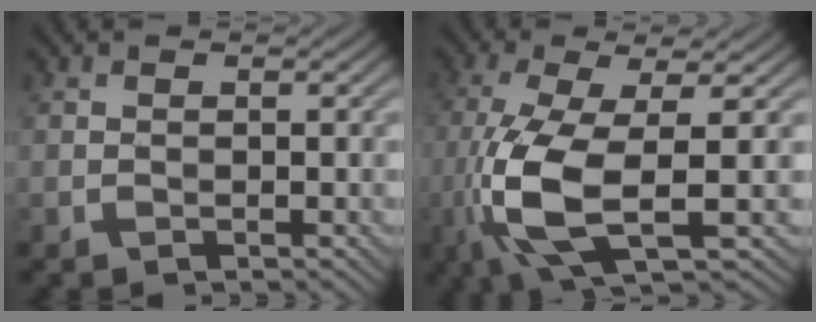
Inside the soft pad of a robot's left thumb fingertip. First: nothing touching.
{"total": 10.1, "force": [-2.3, 2.7, 9.5], "torque": [-0.210, -0.017, -0.044]}